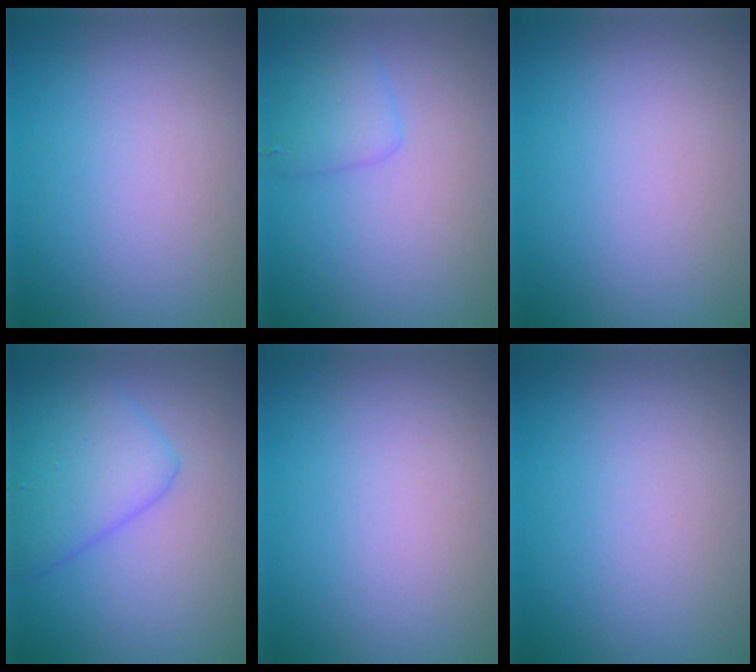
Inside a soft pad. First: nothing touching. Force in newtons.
{"total": 2.0, "press": 2.0, "slide": 0.0}
{"total": 0.0}
{"total": 4.8, "press": 4.8, "slide": 0.1}
{"total": 0.0}
{"total": 0.0}